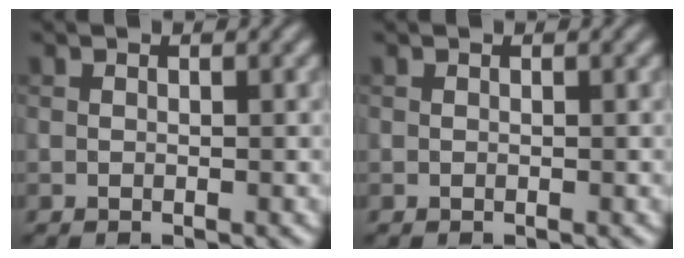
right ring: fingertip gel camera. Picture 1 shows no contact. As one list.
[{"total": 0.0}]